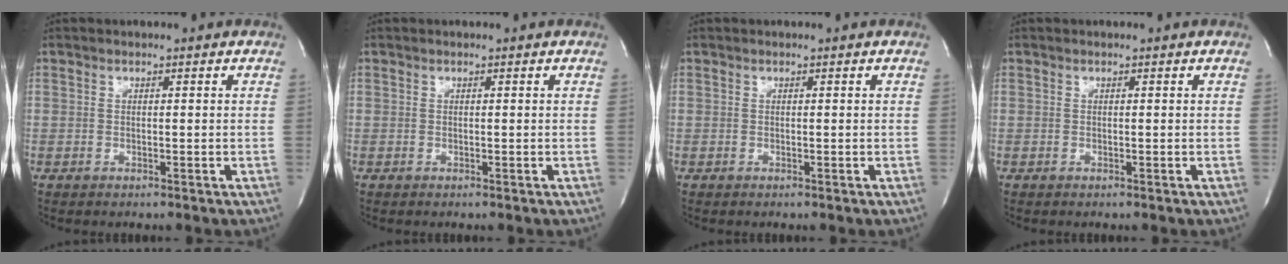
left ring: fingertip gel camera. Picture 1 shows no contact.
{"total": 0.0}
{"total": 0.0}
{"total": 0.0}